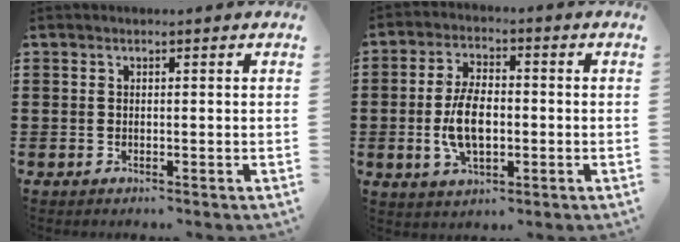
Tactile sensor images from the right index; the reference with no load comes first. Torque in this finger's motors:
{"motor_torque": [1.86, 0.17, 1.04, 0.21]}